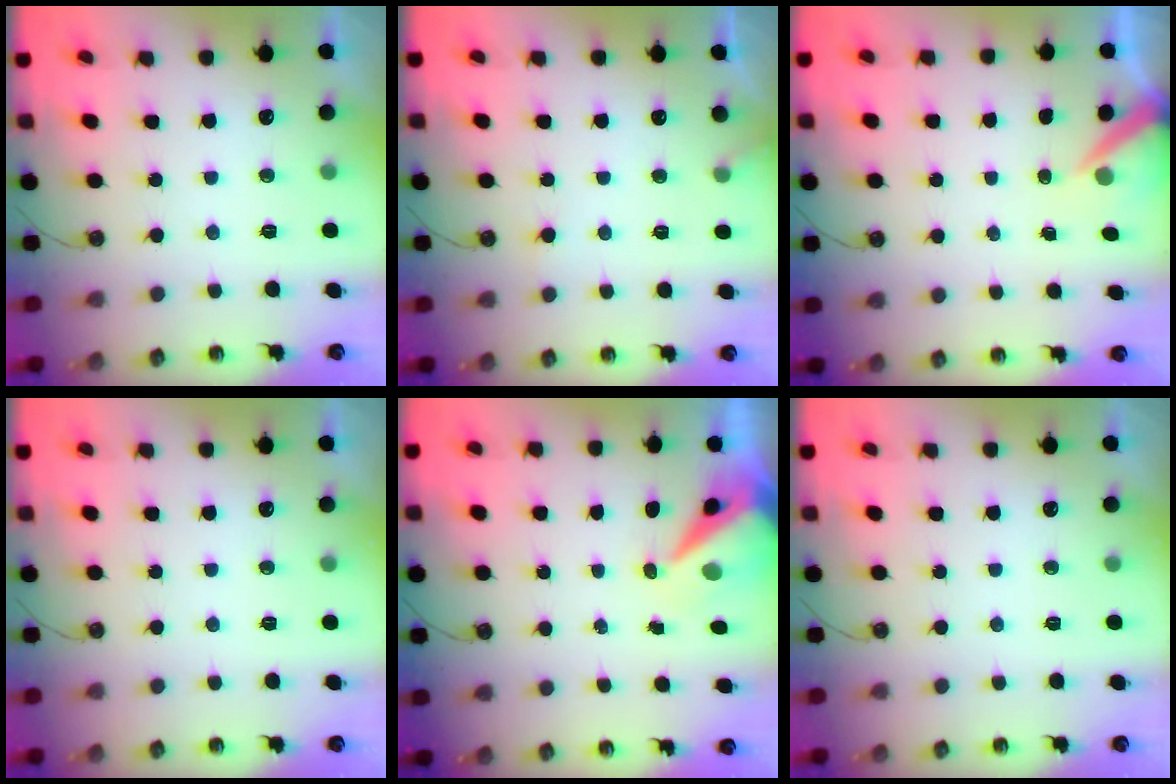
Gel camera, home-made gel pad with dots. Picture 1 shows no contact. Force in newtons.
{"total": 5.7, "press": 5.7, "slide": 0.5}
{"total": 5.4, "press": 5.4, "slide": 0.5}
{"total": 0.0}
{"total": 8.6, "press": 8.5, "slide": 1.0}
{"total": 0.0}